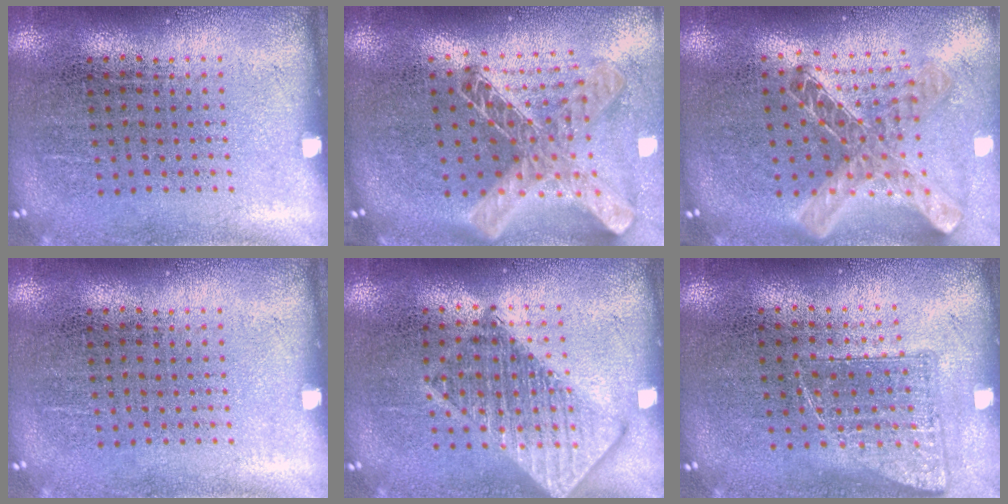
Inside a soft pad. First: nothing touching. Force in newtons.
{"total": 2.2, "press": 1.7, "slide": 1.4}
{"total": 1.5, "press": 1.3, "slide": 0.6}
{"total": 0.0}
{"total": 2.6, "press": 2.6, "slide": 0.4}
{"total": 0.9, "press": 0.8, "slide": 0.3}